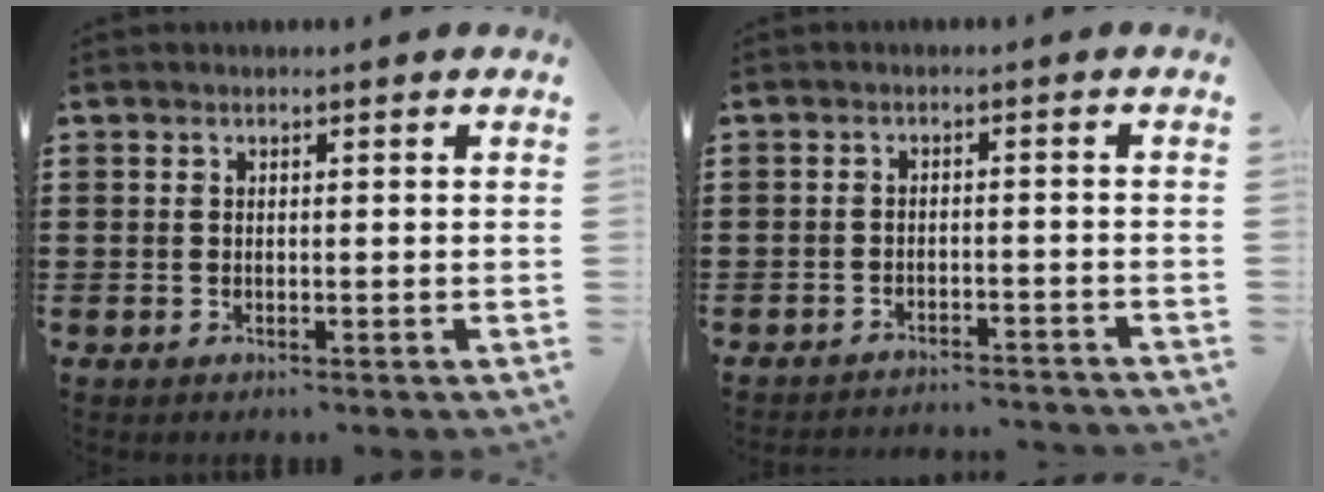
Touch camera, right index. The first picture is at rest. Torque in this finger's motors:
{"motor_torque": [0.36, 0.43, 0.23, 0.00]}